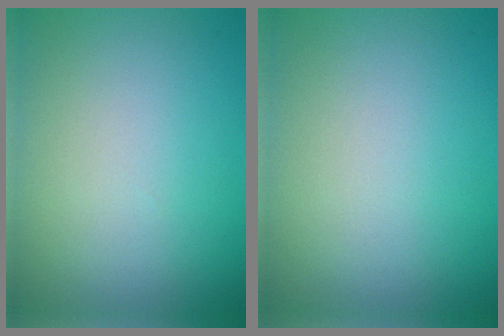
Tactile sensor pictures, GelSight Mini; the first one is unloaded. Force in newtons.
{"total": 0.0}